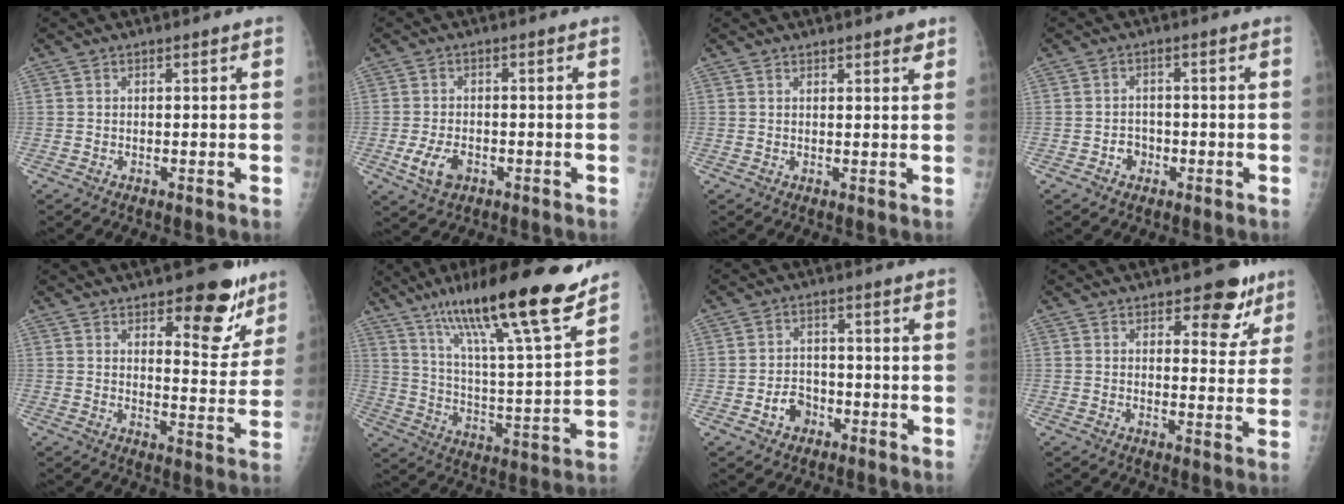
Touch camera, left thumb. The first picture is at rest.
{"total": 5.4, "force": [-2.1, 3.4, 3.6], "torque": [-0.069, 0.004, -0.033]}
{"total": 2.3, "force": [1.7, 0.7, 1.4], "torque": [-0.011, -0.008, 0.020]}
{"total": 3.1, "force": [-1.4, 2.6, 1.1], "torque": [-0.002, 0.016, -0.026]}
{"total": 13.1, "force": [8.2, 5.3, 8.7], "torque": [-0.063, -0.049, 0.111]}
{"total": 24.1, "force": [16.7, 3.4, 17.1], "torque": [-0.264, -0.062, 0.277]}
{"total": 5.0, "force": [-2.3, 3.9, 2.1], "torque": [-0.015, 0.024, -0.037]}
{"total": 8.2, "force": [5.2, 4.1, 4.8], "torque": [-0.020, -0.025, 0.064]}